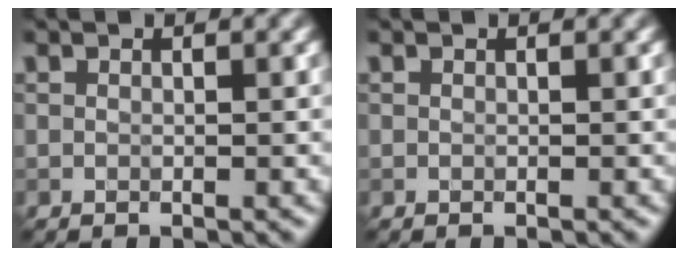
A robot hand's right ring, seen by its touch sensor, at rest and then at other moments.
{"total": 0.0}